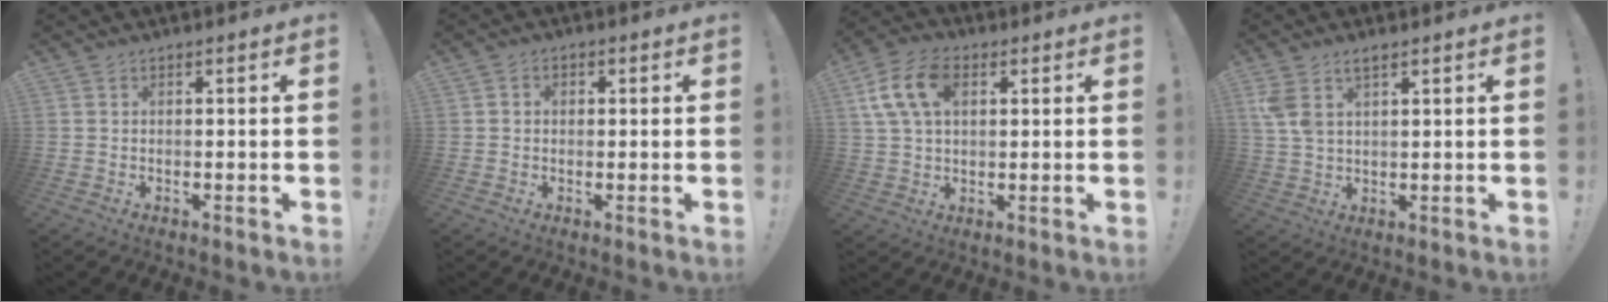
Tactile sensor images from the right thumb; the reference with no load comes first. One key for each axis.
{"total": 1.9, "fx": -0.4, "fy": 1.6, "fz": 0.9, "tx": -0.010, "ty": 0.005, "tz": -0.009}
{"total": 13.4, "fx": 4.2, "fy": 8.6, "fz": 9.3, "tx": -0.174, "ty": 0.006, "tz": 0.082}
{"total": 5.5, "fx": 3.1, "fy": 2.6, "fz": 3.8, "tx": -0.065, "ty": -0.011, "tz": 0.057}